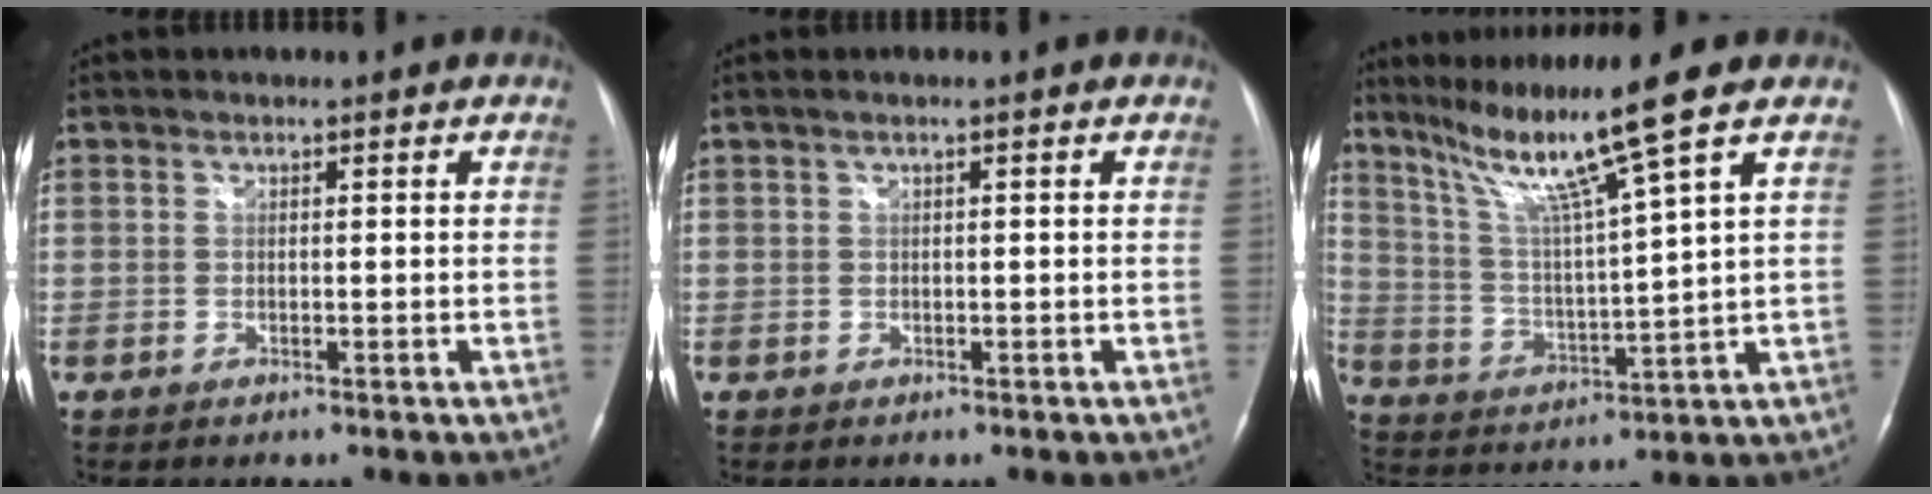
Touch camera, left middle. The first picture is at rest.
{"total": 1.0, "force": [0.3, -0.1, 0.9], "torque": [-0.023, 0.005, 0.005]}
{"total": 12.1, "force": [8.1, -2.8, 8.5], "torque": [-0.149, -0.002, 0.146]}